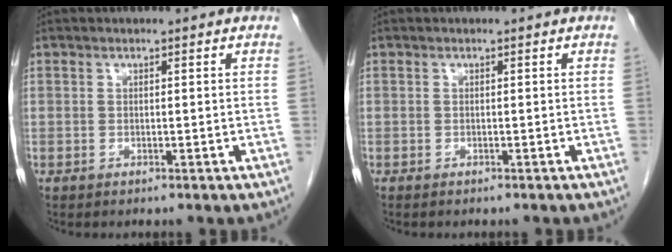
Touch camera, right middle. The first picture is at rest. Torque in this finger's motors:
{"motor_torque": [0.51, -0.67, 0.07, 0.03]}